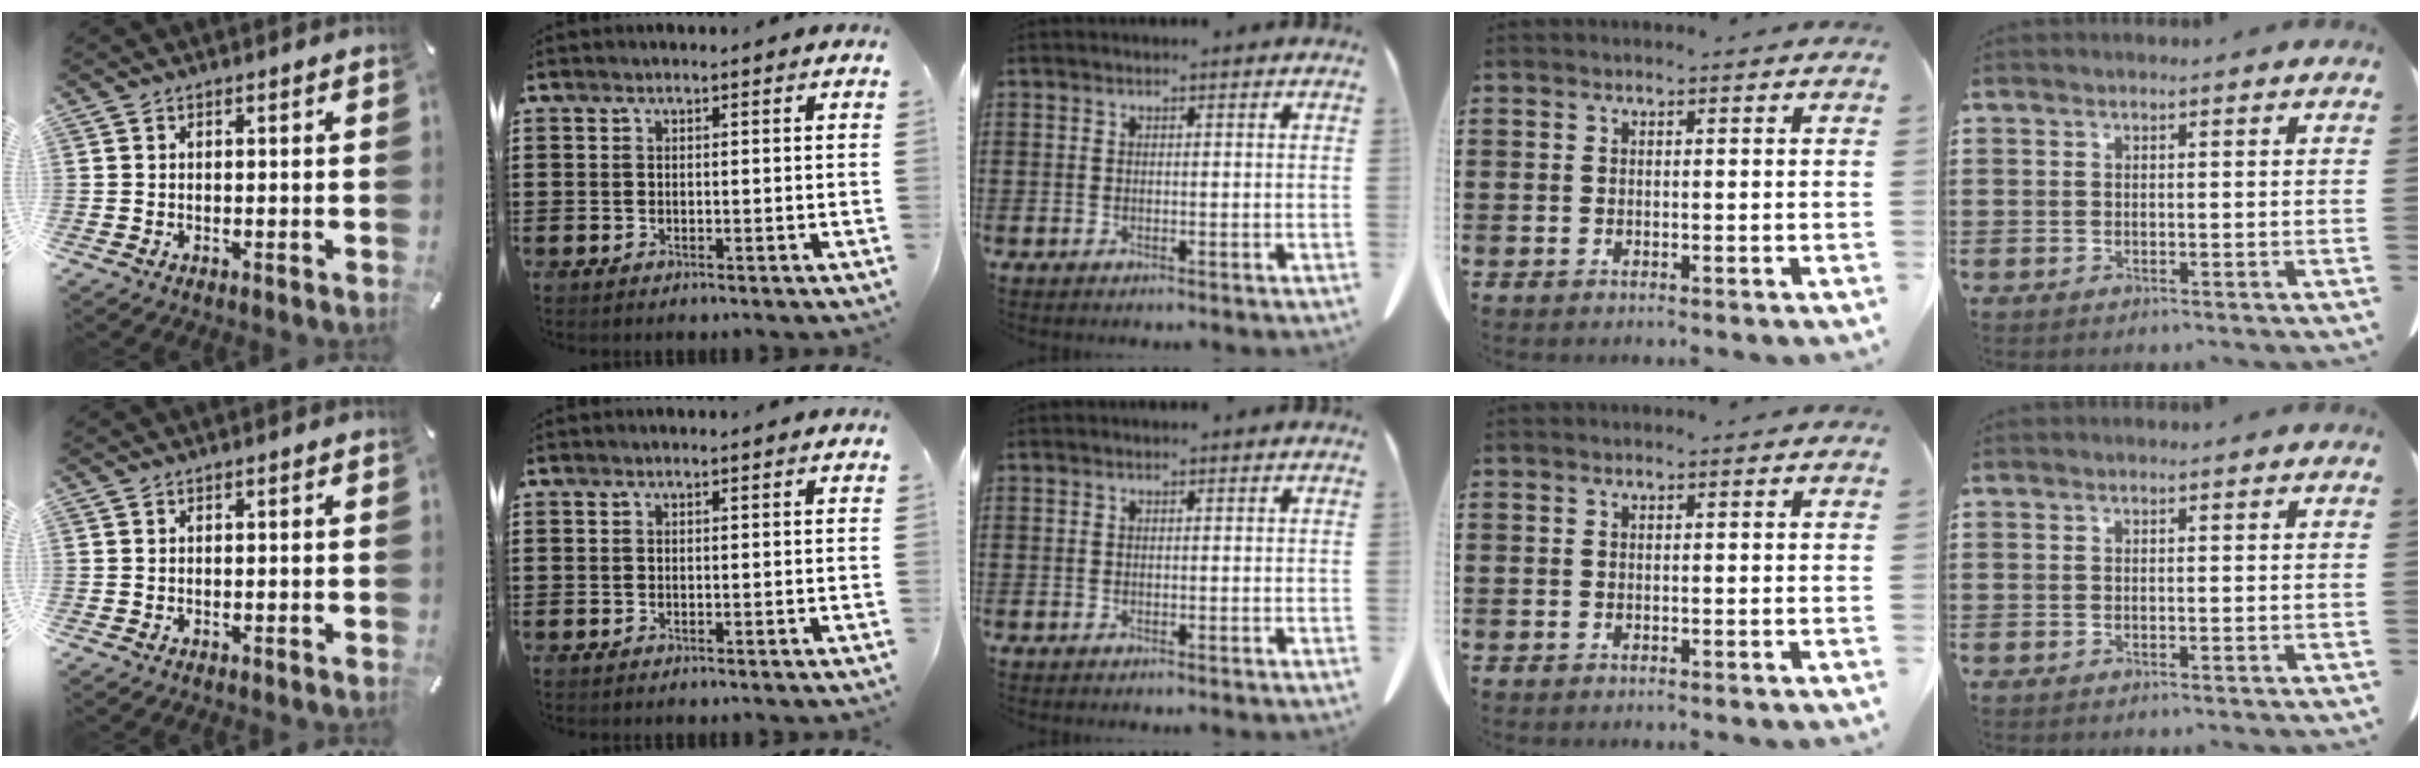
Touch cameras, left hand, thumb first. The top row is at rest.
{}